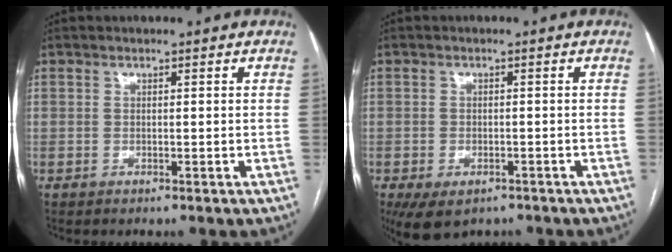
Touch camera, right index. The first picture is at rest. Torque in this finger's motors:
{"motor_torque": [1.12, -1.01, 0.36, 0.05]}